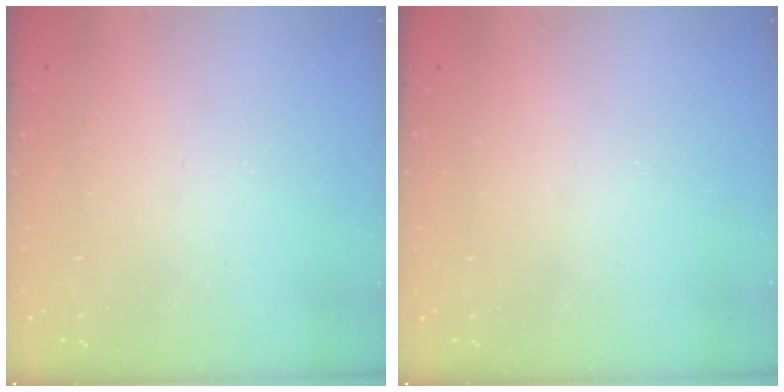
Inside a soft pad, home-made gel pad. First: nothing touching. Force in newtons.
{"total": 0.0}